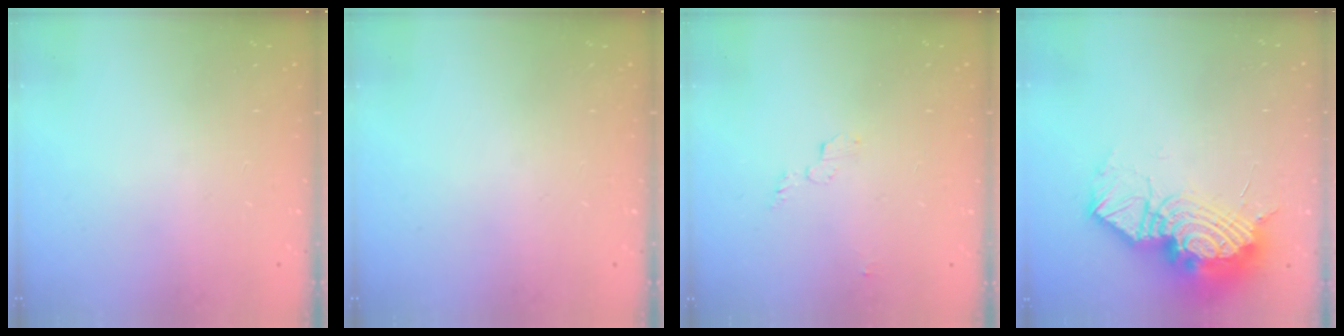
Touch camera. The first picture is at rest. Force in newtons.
{"total": 0.0}
{"total": 3.5, "press": 3.5, "slide": 0.2}
{"total": 19.7, "press": 19.6, "slide": 2.4}